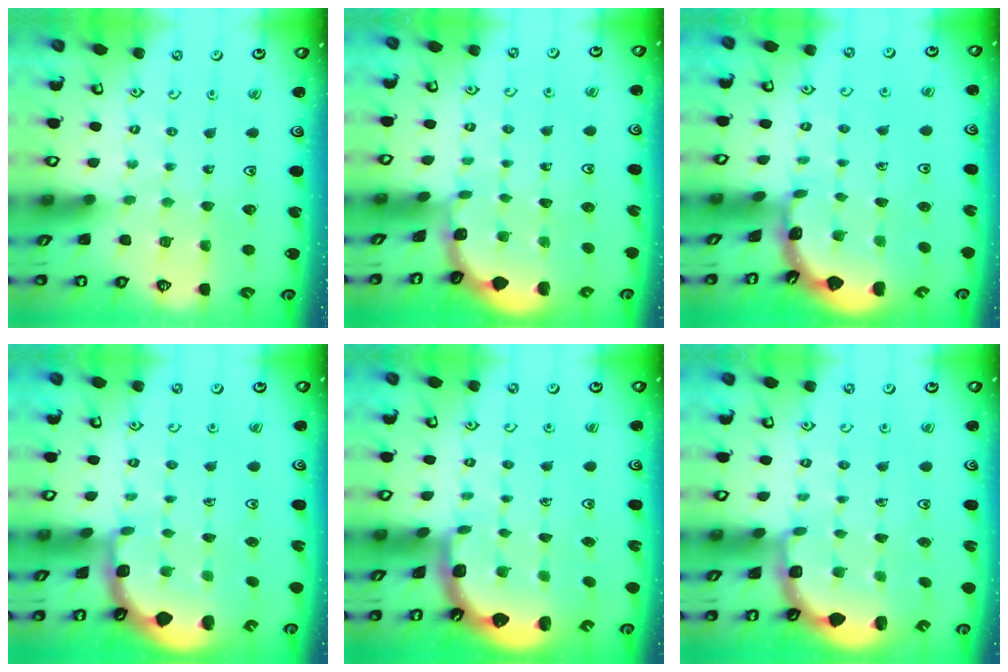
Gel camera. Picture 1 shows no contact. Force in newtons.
{"total": 0.9, "press": 0.8, "slide": 0.2}
{"total": 1.6, "press": 1.6, "slide": 0.2}
{"total": 1.8, "press": 1.7, "slide": 0.5}
{"total": 2.6, "press": 1.7, "slide": 1.9}
{"total": 2.5, "press": 1.9, "slide": 1.6}